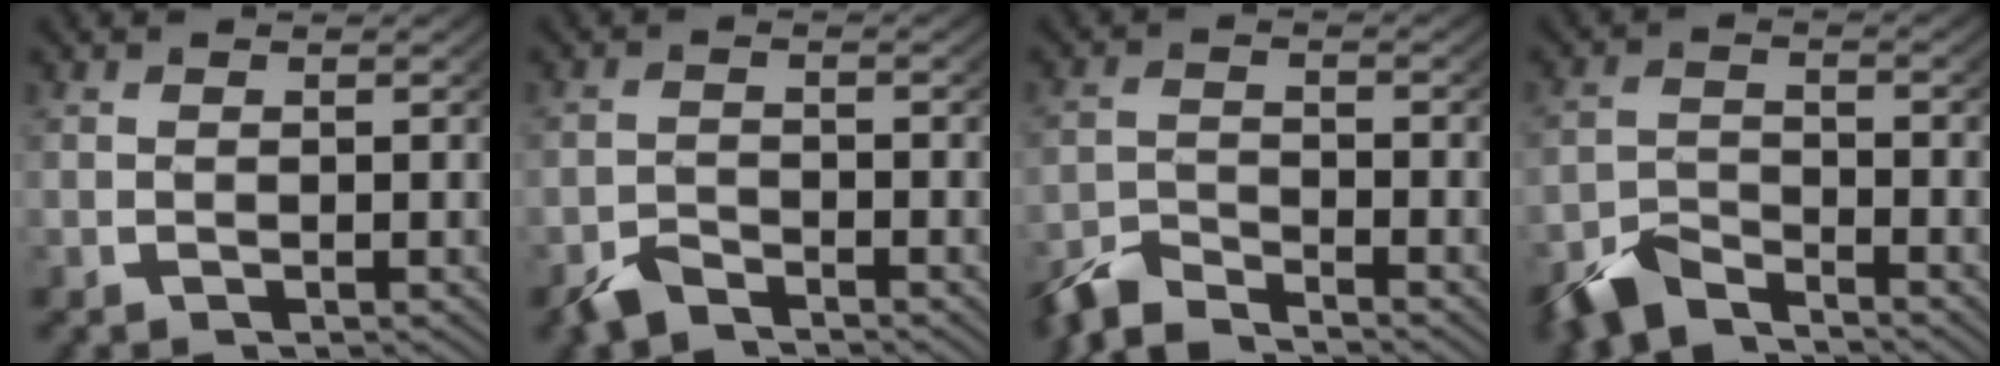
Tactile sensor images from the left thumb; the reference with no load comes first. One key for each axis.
{"total": 2.5, "fx": -2.3, "fy": 0.7, "fz": 0.5, "tx": -0.006, "ty": -0.008, "tz": -0.046}
{"total": 4.4, "fx": -4.1, "fy": 1.0, "fz": 1.2, "tx": -0.019, "ty": -0.011, "tz": -0.081}
{"total": 4.9, "fx": -4.3, "fy": 1.7, "fz": 1.6, "tx": -0.026, "ty": -0.011, "tz": -0.082}